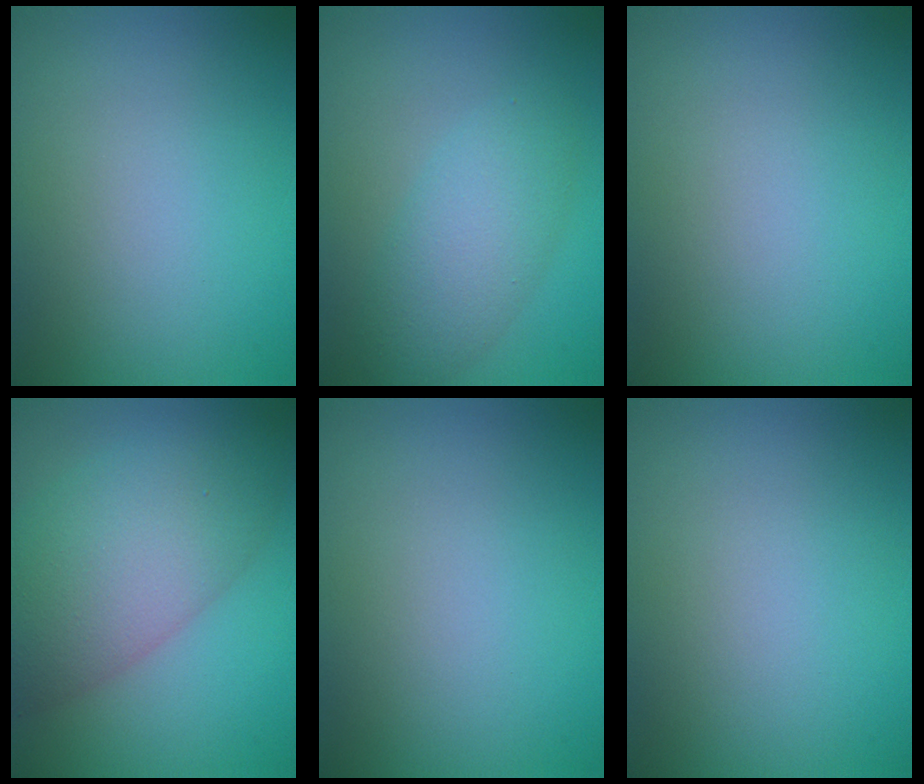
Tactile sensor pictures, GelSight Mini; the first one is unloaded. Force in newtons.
{"total": 4.0, "press": 4.0, "slide": 0.1}
{"total": 0.0}
{"total": 8.8, "press": 8.8, "slide": 0.3}
{"total": 0.0}
{"total": 0.0}